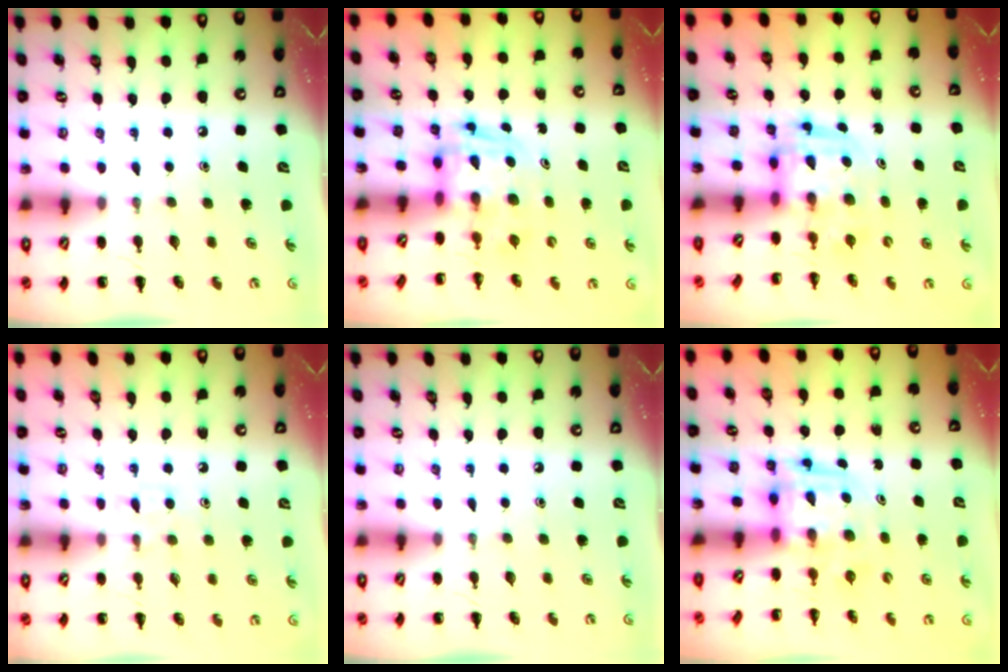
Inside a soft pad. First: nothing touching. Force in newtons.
{"total": 2.9, "press": 2.8, "slide": 0.5}
{"total": 3.2, "press": 3.2, "slide": 0.7}
{"total": 4.4, "press": 4.1, "slide": 1.6}
{"total": 0.0}
{"total": 3.7, "press": 3.7, "slide": 0.7}